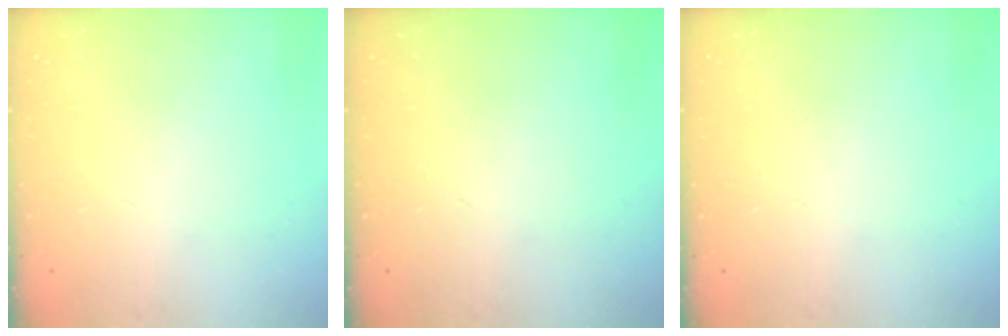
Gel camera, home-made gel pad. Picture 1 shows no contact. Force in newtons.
{"total": 0.0}
{"total": 0.0}